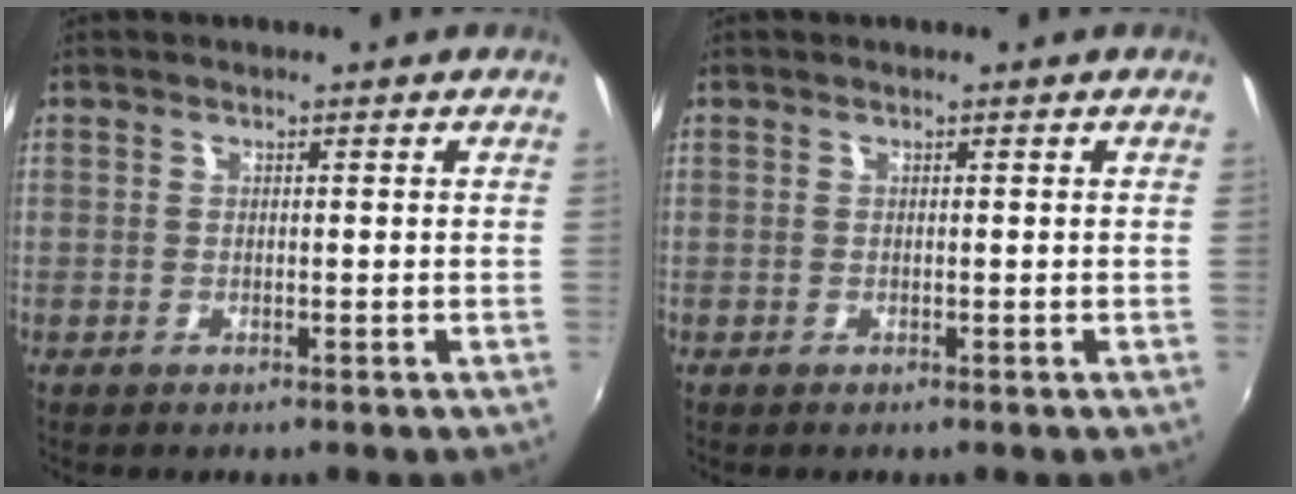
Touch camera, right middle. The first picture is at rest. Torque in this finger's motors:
{"motor_torque": [-0.01, 0.00, 0.00, 0.00]}